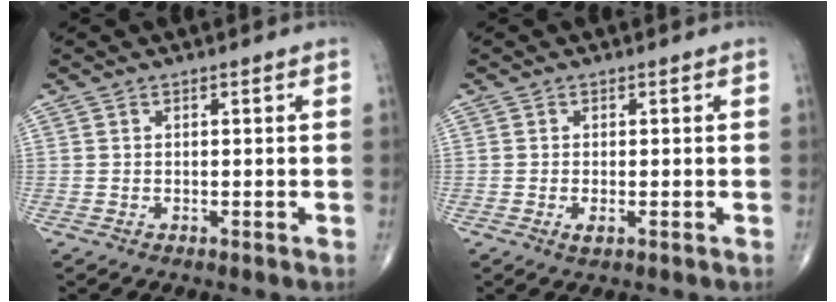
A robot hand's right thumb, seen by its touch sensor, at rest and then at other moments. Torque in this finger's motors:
{"motor_torque": [-0.32, -0.01, 0.17, 0.20, -0.01]}